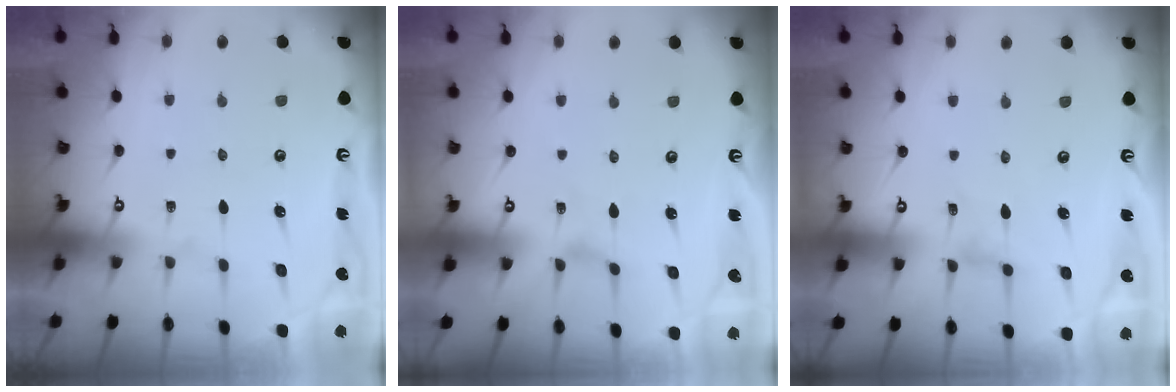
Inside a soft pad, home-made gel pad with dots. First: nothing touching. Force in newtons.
{"total": 0.0}
{"total": 0.8, "press": 0.7, "slide": 0.4}